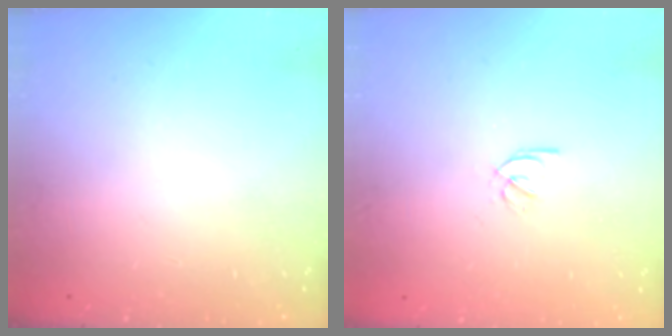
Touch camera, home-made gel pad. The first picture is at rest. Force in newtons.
{"total": 2.0, "press": 2.0, "slide": 0.3}